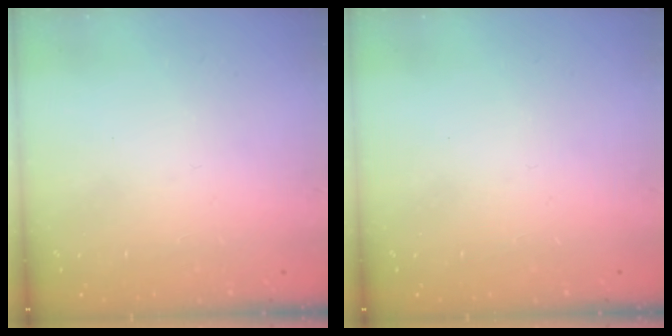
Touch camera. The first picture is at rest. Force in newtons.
{"total": 0.0}